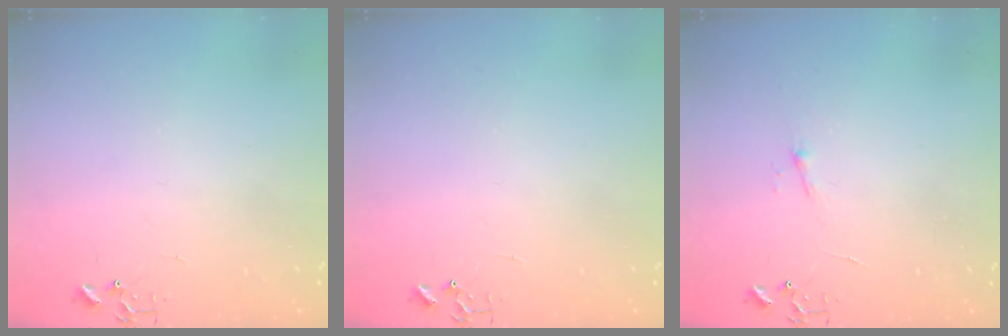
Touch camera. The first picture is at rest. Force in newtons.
{"total": 0.0}
{"total": 4.5, "press": 4.5, "slide": 0.6}